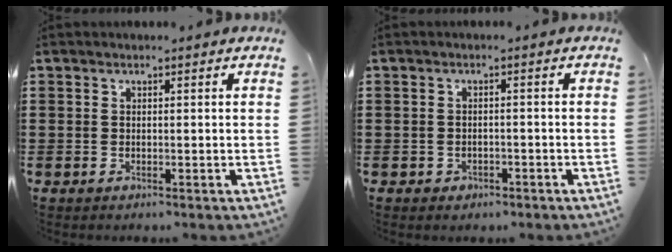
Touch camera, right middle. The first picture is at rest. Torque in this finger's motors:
{"motor_torque": [0.01, 0.02, 0.01, 0.00]}